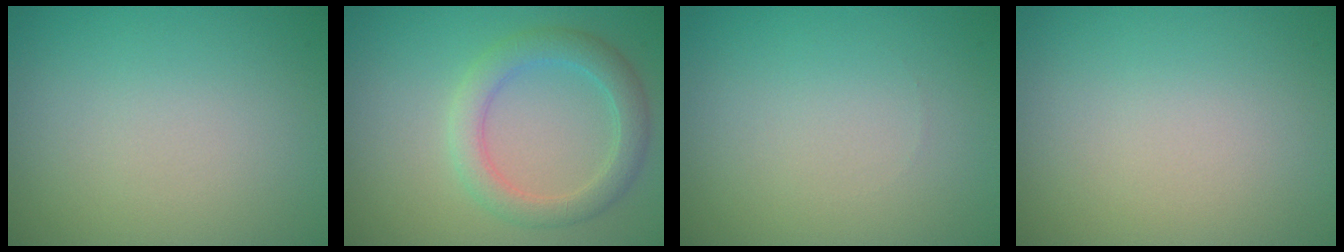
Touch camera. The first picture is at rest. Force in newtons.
{"total": 3.6, "press": 3.6, "slide": 0.1}
{"total": 0.0}
{"total": 0.0}